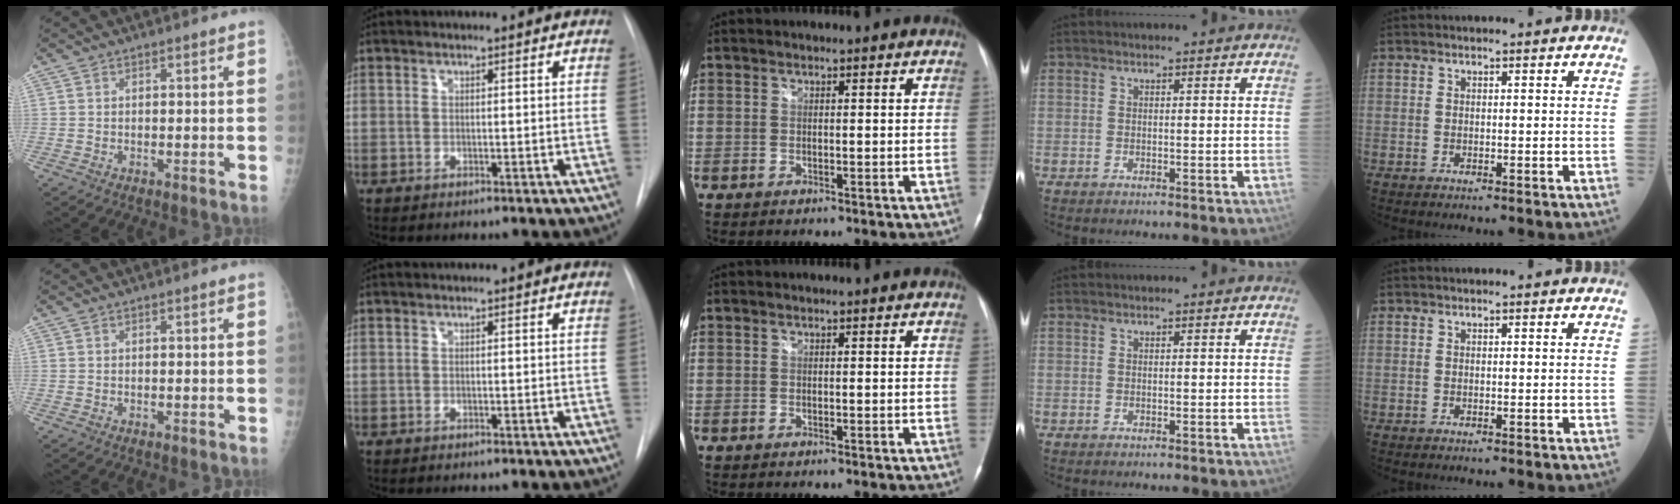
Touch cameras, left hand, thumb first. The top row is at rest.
{}